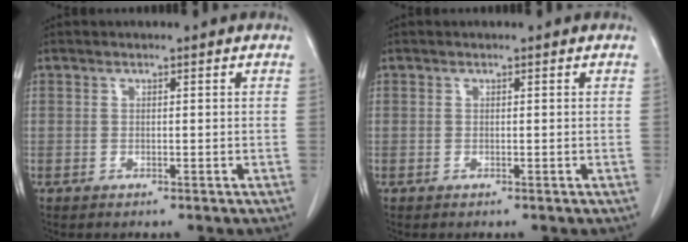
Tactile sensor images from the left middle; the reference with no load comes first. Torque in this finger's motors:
{"motor_torque": [0.00, 0.00, 0.02, 0.00]}